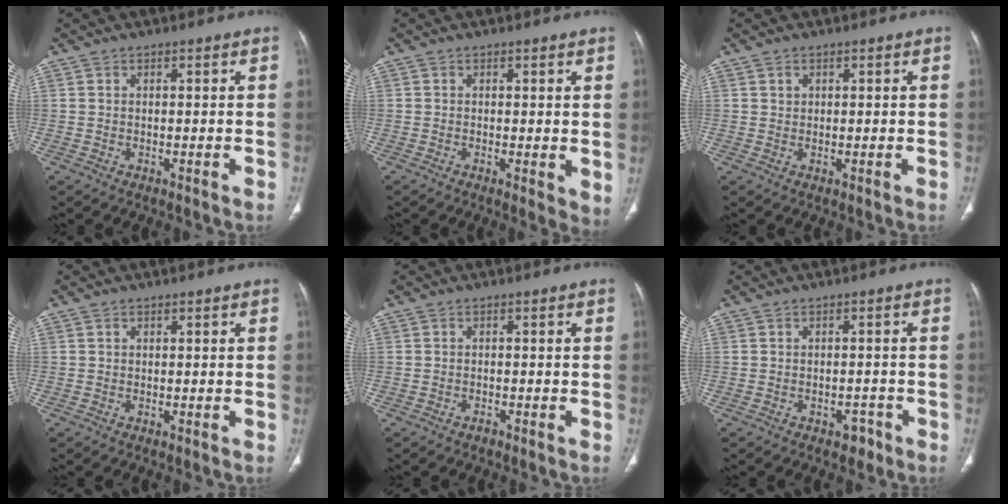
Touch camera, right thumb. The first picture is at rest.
{"total": 3.6, "force": [0.0, 1.4, 3.3], "torque": [-0.040, -0.011, -0.003]}
{"total": 1.0, "force": [0.4, 0.9, 0.3], "torque": [0.001, -0.002, 0.008]}
{"total": 0.0}
{"total": 0.9, "force": [-0.7, 0.5, 0.2], "torque": [-0.006, 0.003, -0.013]}
{"total": 2.6, "force": [-1.7, 1.7, 1.1], "torque": [-0.001, 0.012, -0.018]}